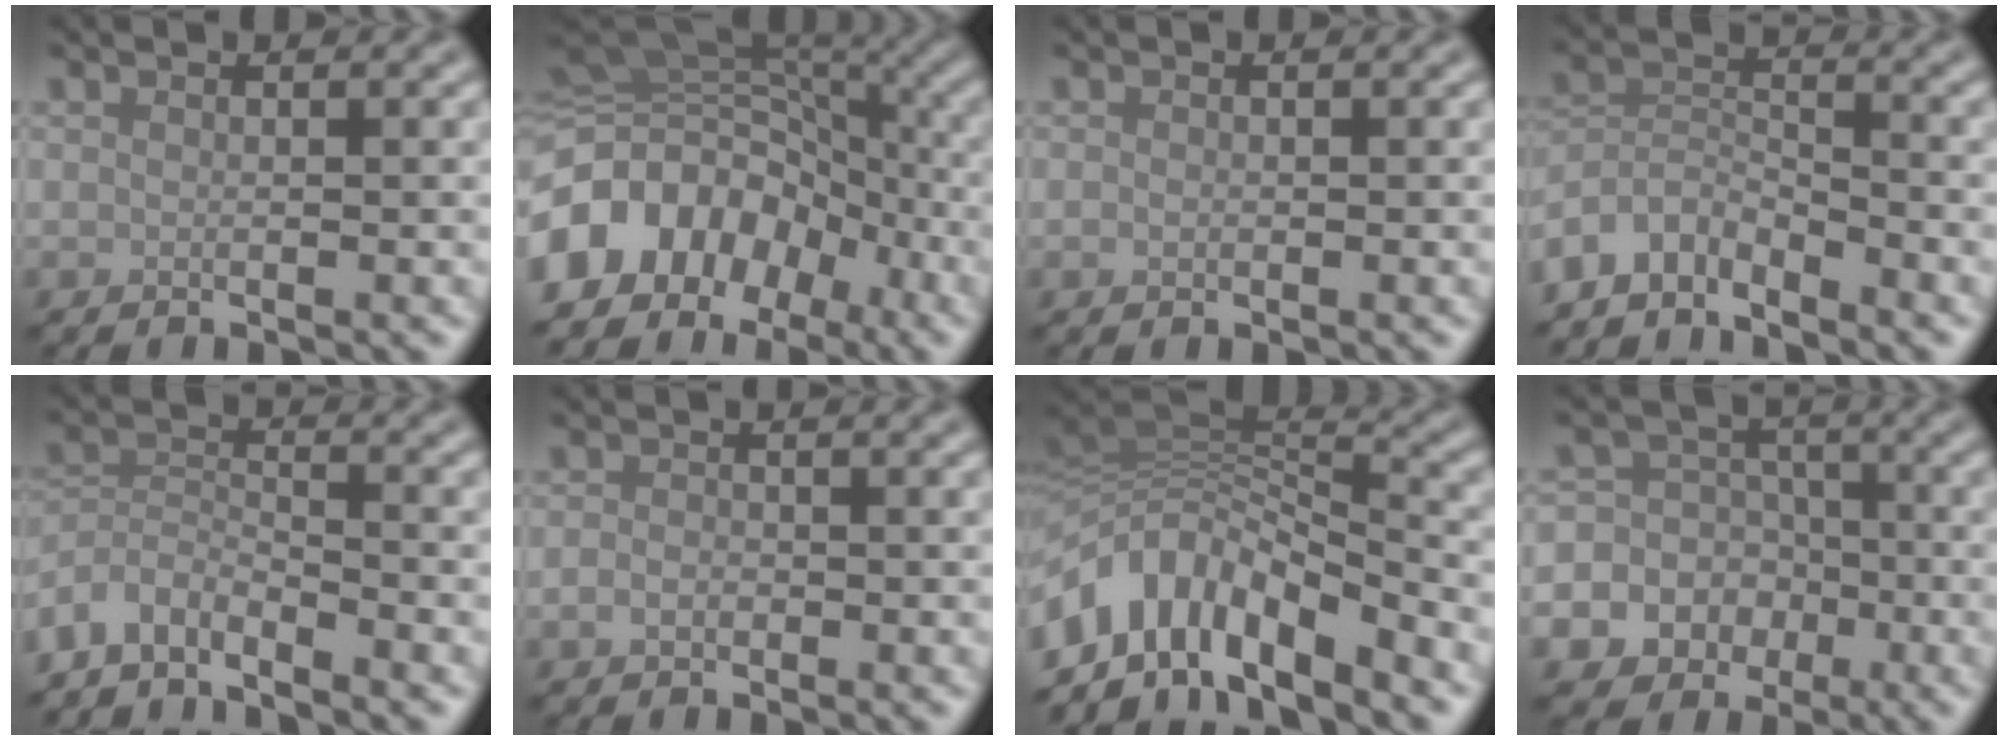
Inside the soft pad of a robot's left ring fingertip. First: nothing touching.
{"total": 12.9, "force": [-5.9, 9.5, 6.6], "torque": [-0.145, 0.009, -0.113]}
{"total": 0.6, "force": [-0.2, 0.4, 0.3], "torque": [-0.007, -0.002, -0.004]}
{"total": 4.1, "force": [-3.6, 1.6, 1.3], "torque": [-0.021, 0.002, -0.080]}
{"total": 3.9, "force": [-3.5, 1.2, 1.3], "torque": [-0.023, 0.000, -0.081]}
{"total": 1.3, "force": [-0.6, 1.0, 0.7], "torque": [-0.015, -0.001, -0.014]}
{"total": 8.7, "force": [-4.9, 4.1, 5.9], "torque": [-0.100, 0.007, -0.099]}
{"total": 12.0, "force": [-4.4, 10.9, 2.6], "torque": [-0.073, -0.013, -0.088]}